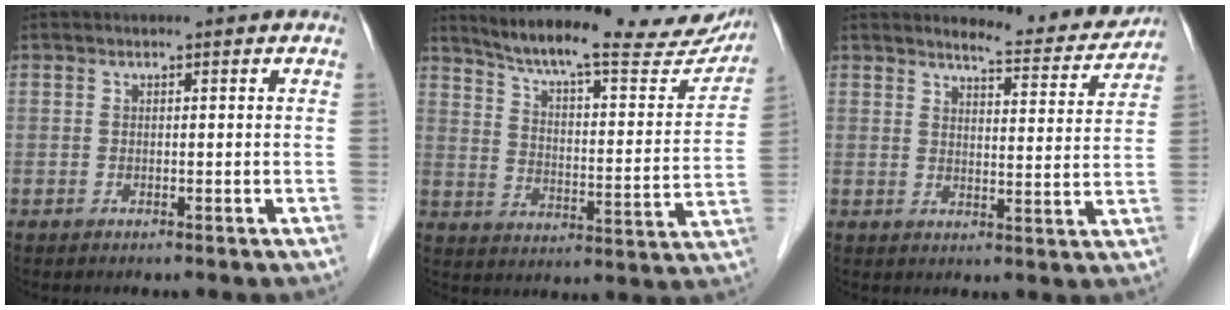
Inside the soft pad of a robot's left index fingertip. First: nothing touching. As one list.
[{"total": 23.9, "force": [21.0, 3.6, 10.8], "torque": [-0.160, -0.037, 0.278]}, {"total": 8.3, "force": [8.1, 1.0, 1.6], "torque": [-0.022, -0.018, 0.097]}]